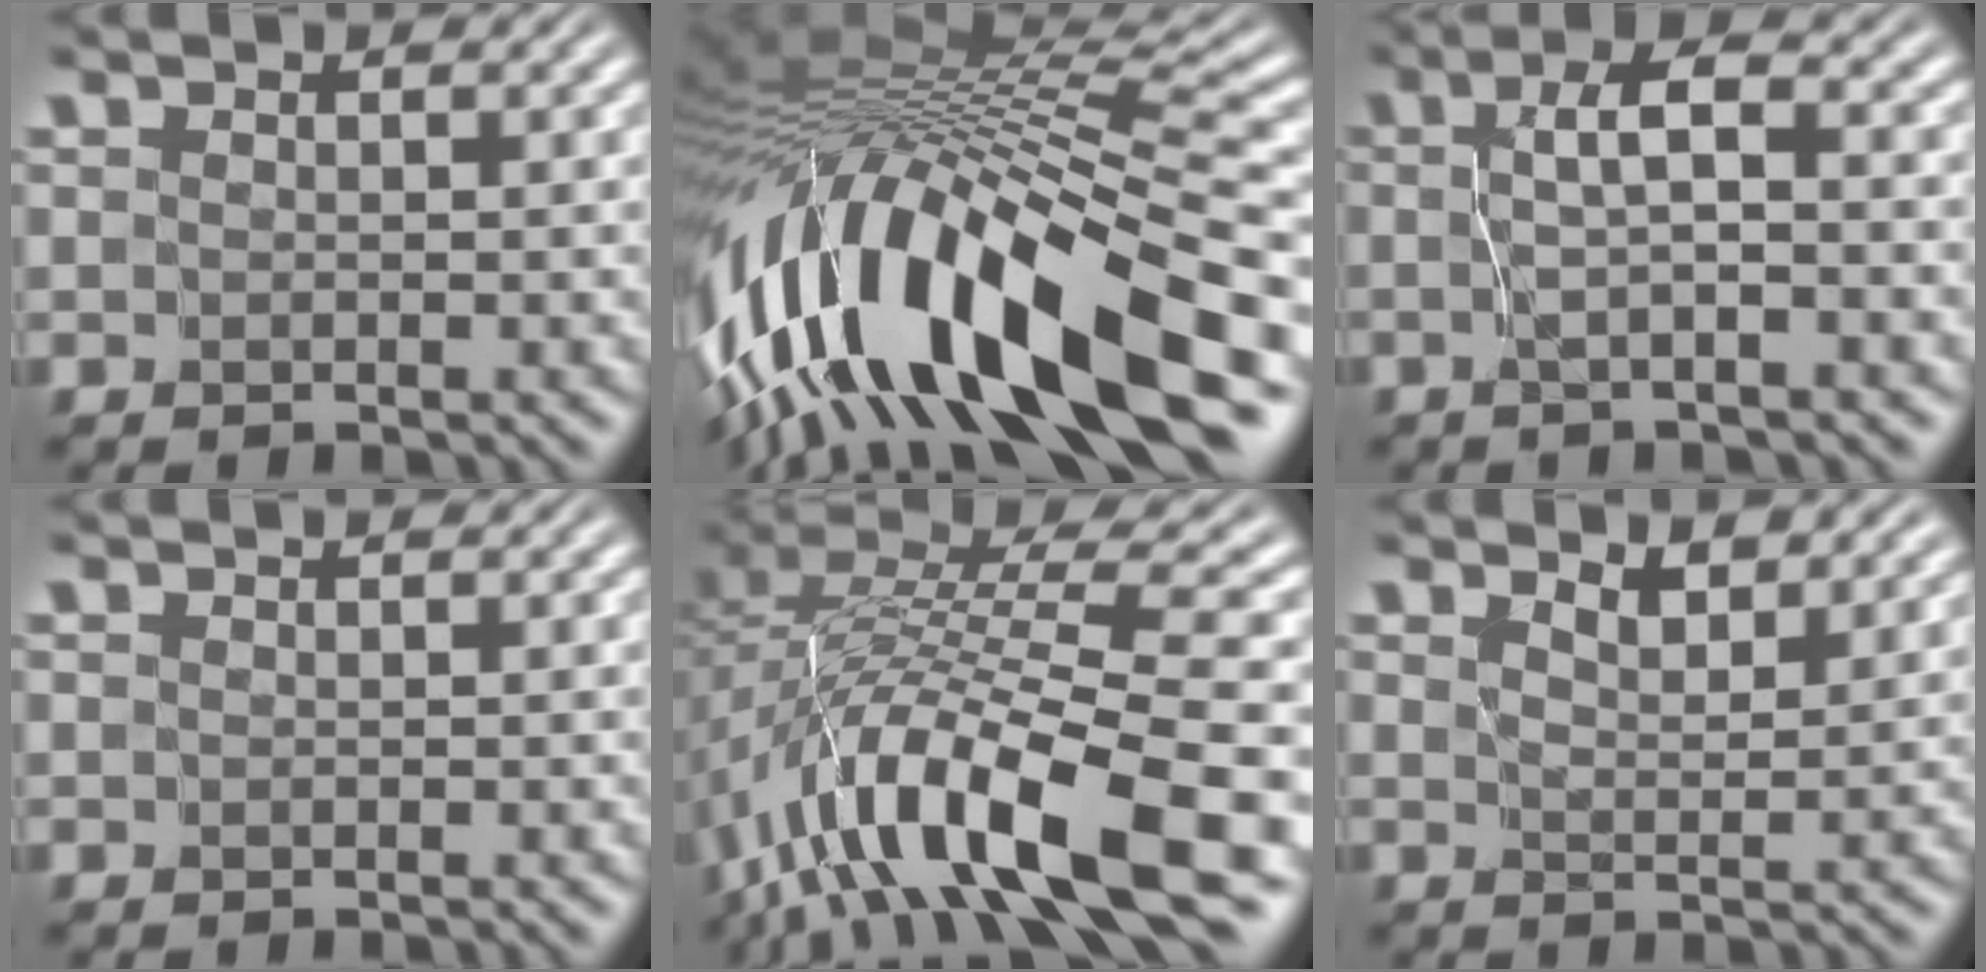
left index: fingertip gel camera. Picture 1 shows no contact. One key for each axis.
{"total": 14.5, "fx": -6.5, "fy": 3.9, "fz": 12.4, "tx": -0.228, "ty": 0.022, "tz": -0.107}
{"total": 3.4, "fx": -0.3, "fy": 0.1, "fz": 3.4, "tx": -0.056, "ty": 0.005, "tz": -0.002}
{"total": 0.0}
{"total": 13.4, "fx": -5.1, "fy": 4.0, "fz": 11.7, "tx": -0.218, "ty": 0.017, "tz": -0.082}
{"total": 2.4, "fx": 2.1, "fy": 0.2, "fz": 1.0, "tx": -0.024, "ty": -0.005, "tz": 0.039}